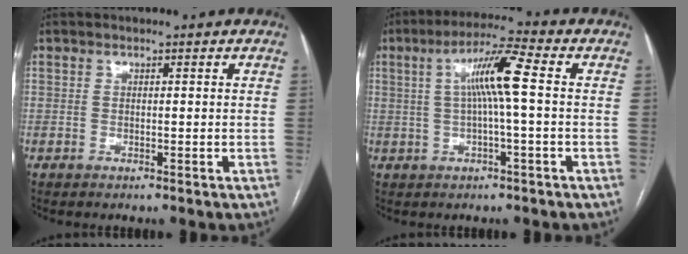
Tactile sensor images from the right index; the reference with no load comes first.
{"total": 8.0, "force": [1.0, 0.0, 8.0], "torque": [-0.147, 0.017, 0.016]}